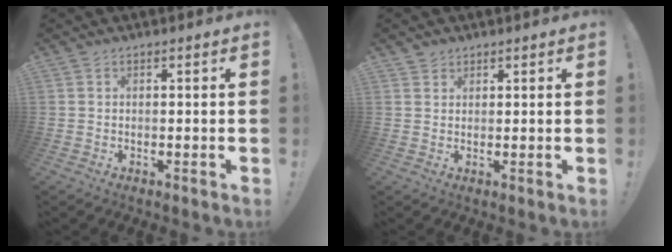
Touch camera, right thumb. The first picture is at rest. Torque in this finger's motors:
{"motor_torque": [-0.15, -0.07, 0.18, 0.03, 0.00]}